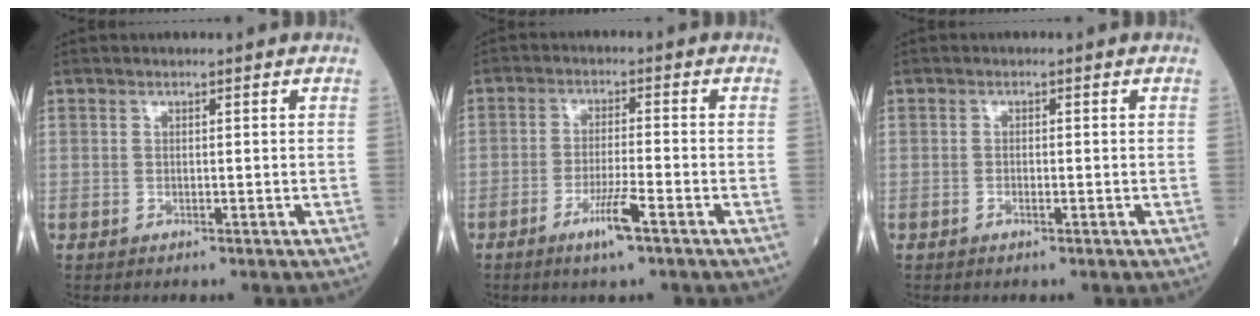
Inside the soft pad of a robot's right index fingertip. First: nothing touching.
{"total": 5.1, "force": [-2.9, 0.0, 4.2], "torque": [-0.081, -0.007, -0.056]}
{"total": 0.8, "force": [-0.4, 0.1, 0.7], "torque": [-0.014, 0.001, -0.007]}